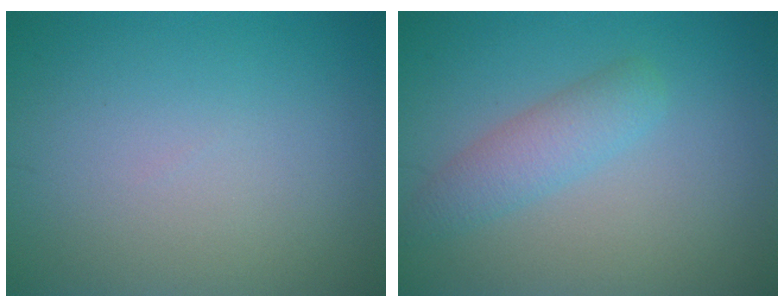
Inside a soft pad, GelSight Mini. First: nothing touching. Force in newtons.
{"total": 2.9, "press": 2.9, "slide": 0.1}